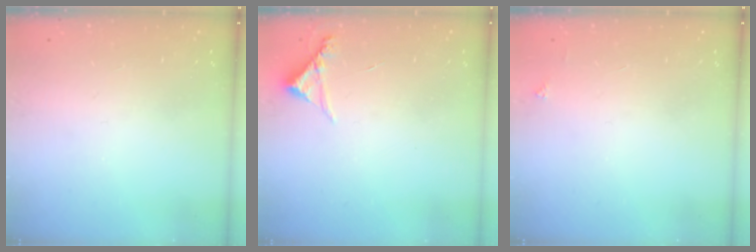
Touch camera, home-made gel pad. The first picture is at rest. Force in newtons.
{"total": 4.5, "press": 4.5, "slide": 0.3}
{"total": 2.0, "press": 2.0, "slide": 0.3}